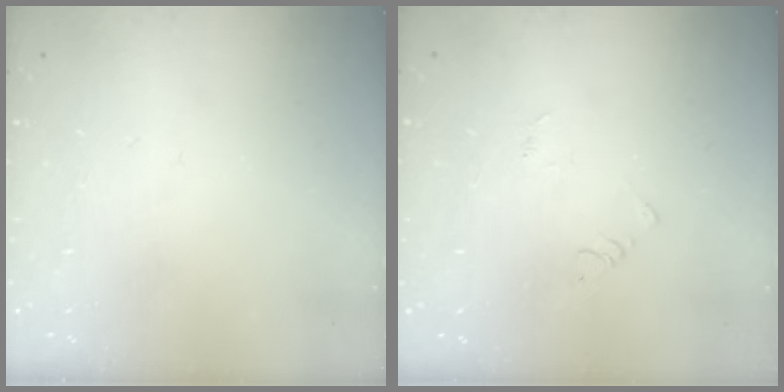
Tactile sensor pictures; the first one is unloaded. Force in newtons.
{"total": 2.4, "press": 2.4, "slide": 0.3}